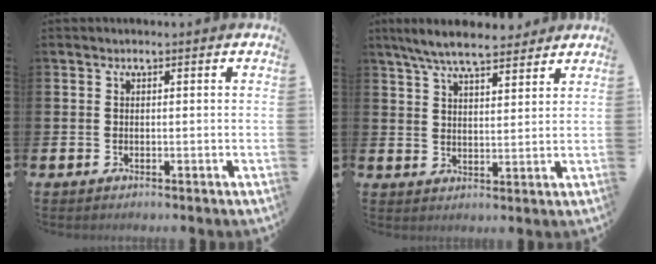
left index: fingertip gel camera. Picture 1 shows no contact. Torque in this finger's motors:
{"motor_torque": [0.50, -0.61, 0.68, 0.21]}